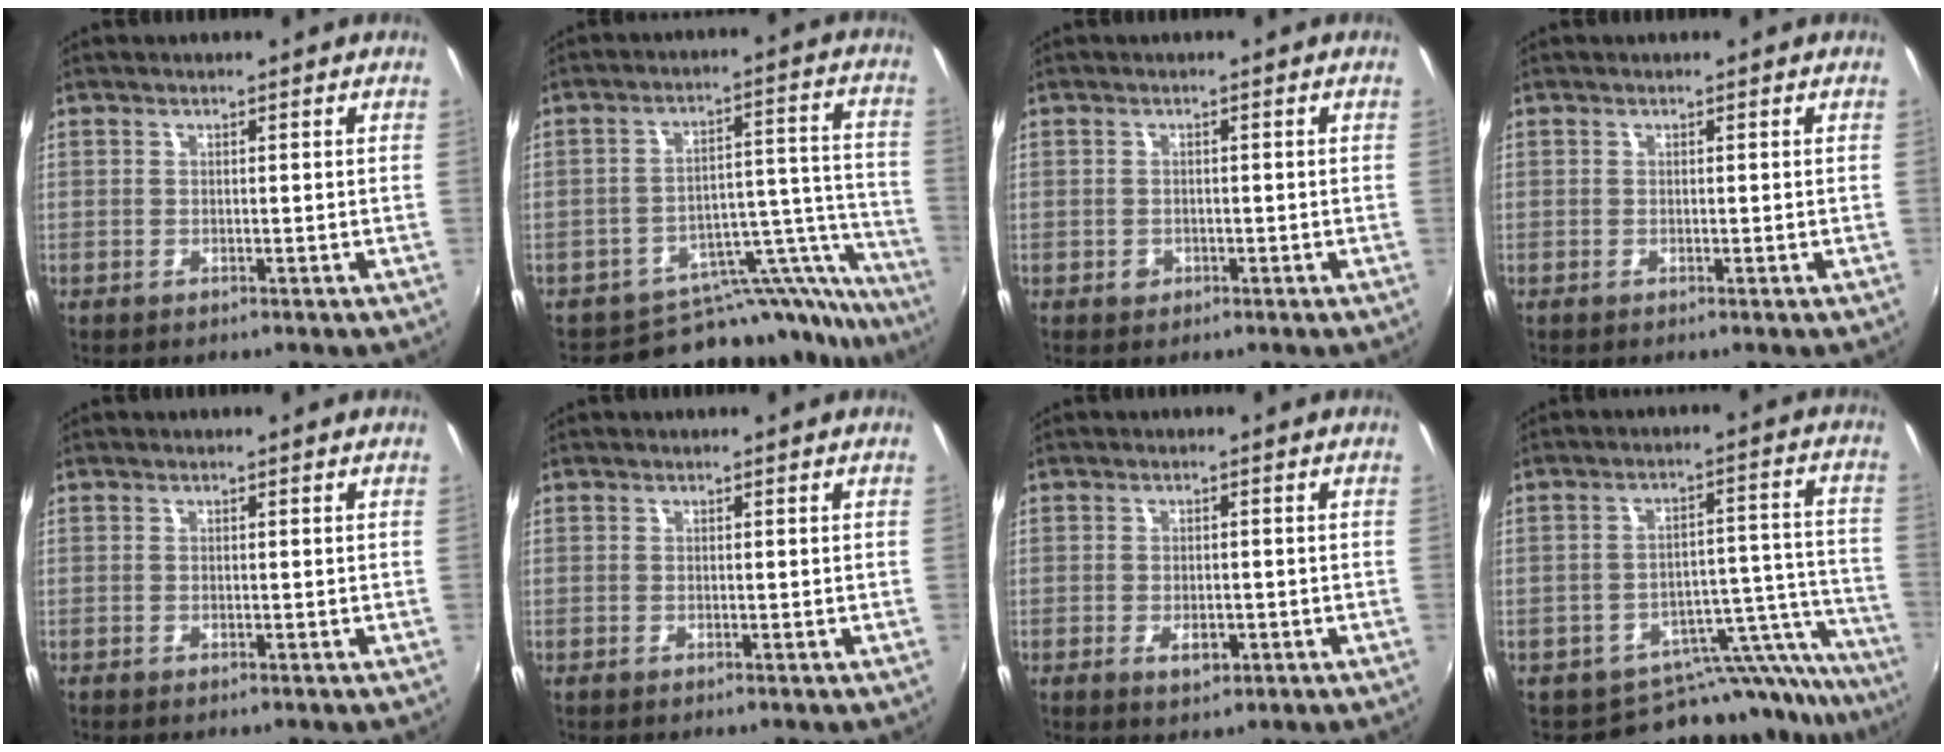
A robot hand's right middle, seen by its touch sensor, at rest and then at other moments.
{"total": 20.0, "force": [-18.6, 6.0, 4.1], "torque": [-0.040, 0.043, -0.262]}
{"total": 1.4, "force": [-0.6, 1.2, 0.3], "torque": [-0.005, -0.002, -0.007]}
{"total": 0.0}
{"total": 0.0}
{"total": 0.0}
{"total": 3.0, "force": [-1.2, 1.6, 2.3], "torque": [-0.044, -0.005, -0.014]}
{"total": 17.0, "force": [-16.2, 4.6, 2.1], "torque": [-0.007, 0.045, -0.222]}